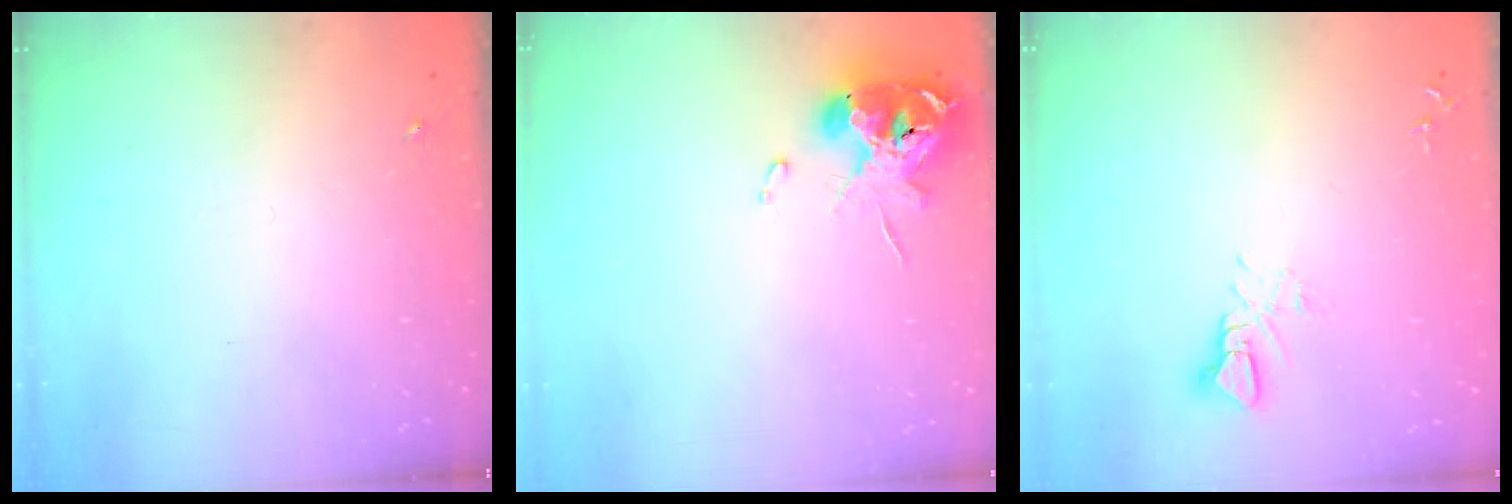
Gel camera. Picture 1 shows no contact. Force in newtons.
{"total": 14.0, "press": 13.9, "slide": 1.7}
{"total": 5.3, "press": 5.3, "slide": 0.3}